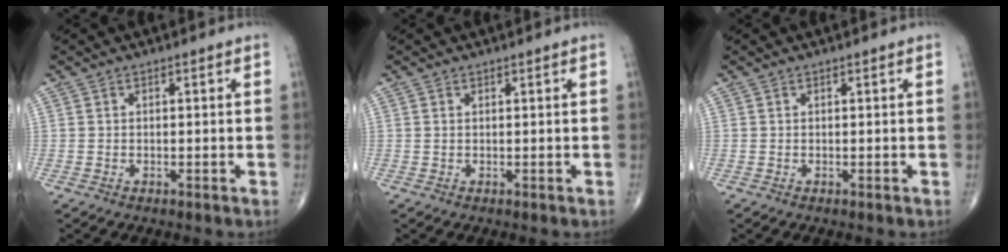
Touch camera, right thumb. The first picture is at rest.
{"total": 0.0}
{"total": 0.0}